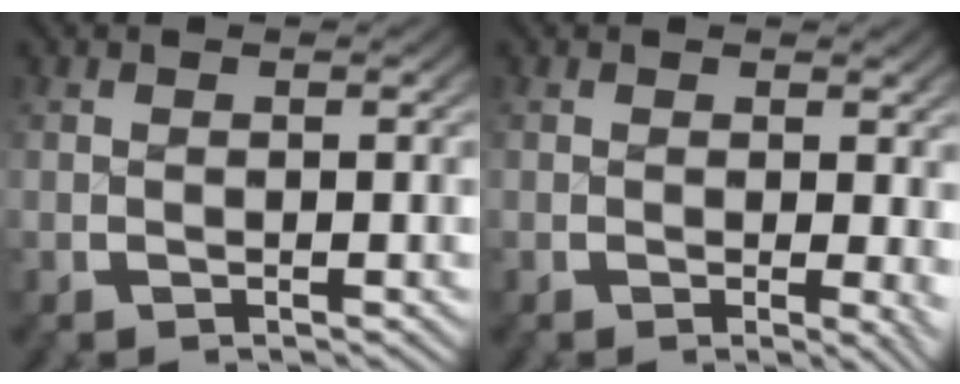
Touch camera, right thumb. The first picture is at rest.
{"total": 1.9, "force": [0.3, 0.8, 1.7], "torque": [-0.010, -0.006, 0.002]}